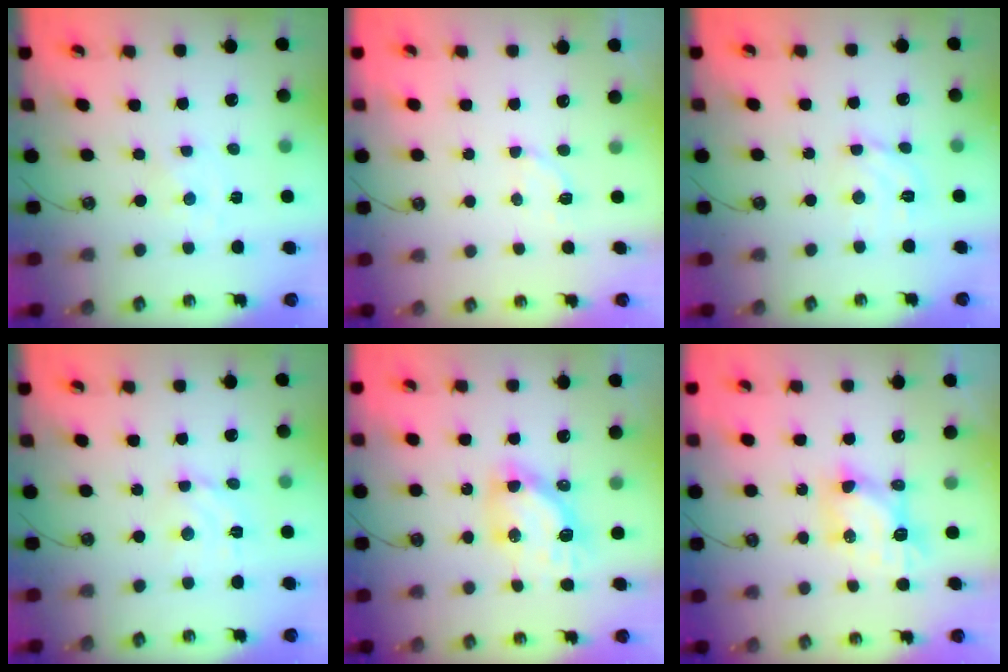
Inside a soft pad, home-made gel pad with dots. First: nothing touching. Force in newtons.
{"total": 2.8, "press": 2.5, "slide": 1.1}
{"total": 6.8, "press": 6.8, "slide": 0.5}
{"total": 6.1, "press": 6.1, "slide": 0.4}
{"total": 10.5, "press": 10.5, "slide": 1.2}
{"total": 6.8, "press": 6.8, "slide": 0.1}